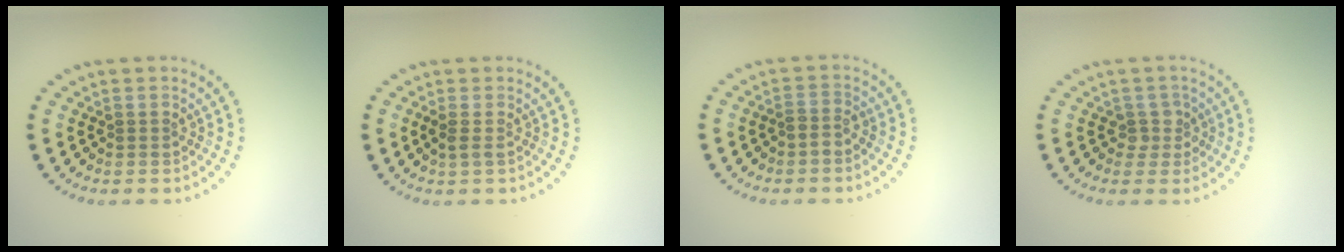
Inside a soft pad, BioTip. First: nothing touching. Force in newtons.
{"total": 1.1, "press": 1.1, "slide": 0.3}
{"total": 1.3, "press": 1.1, "slide": 0.7}
{"total": 1.8, "press": 1.3, "slide": 1.2}